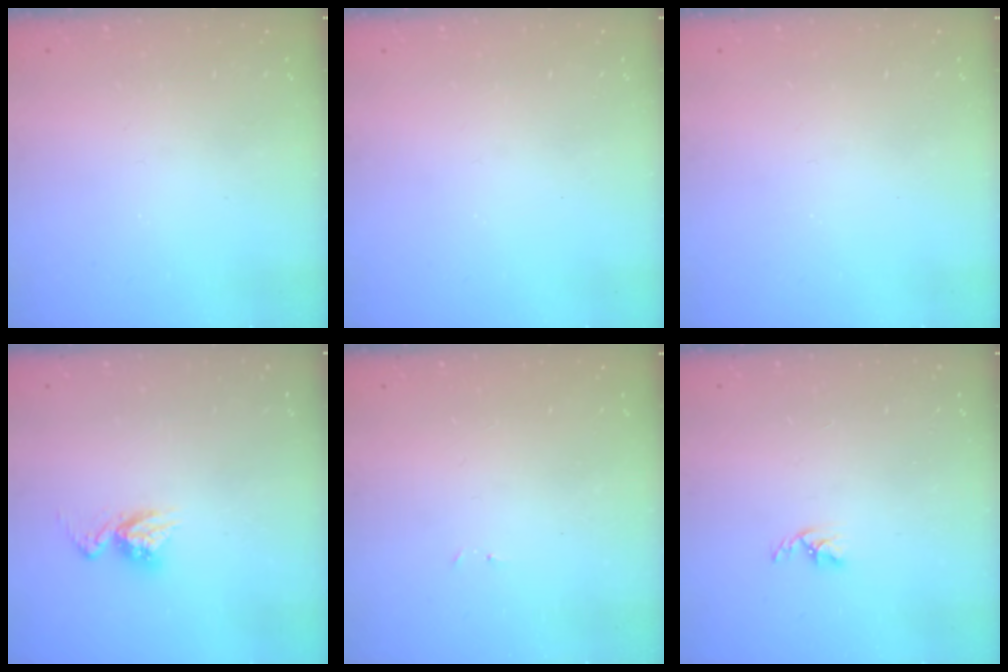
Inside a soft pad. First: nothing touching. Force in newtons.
{"total": 0.0}
{"total": 0.0}
{"total": 6.7, "press": 6.7, "slide": 0.6}
{"total": 3.0, "press": 2.9, "slide": 0.4}
{"total": 2.5, "press": 2.5, "slide": 0.4}